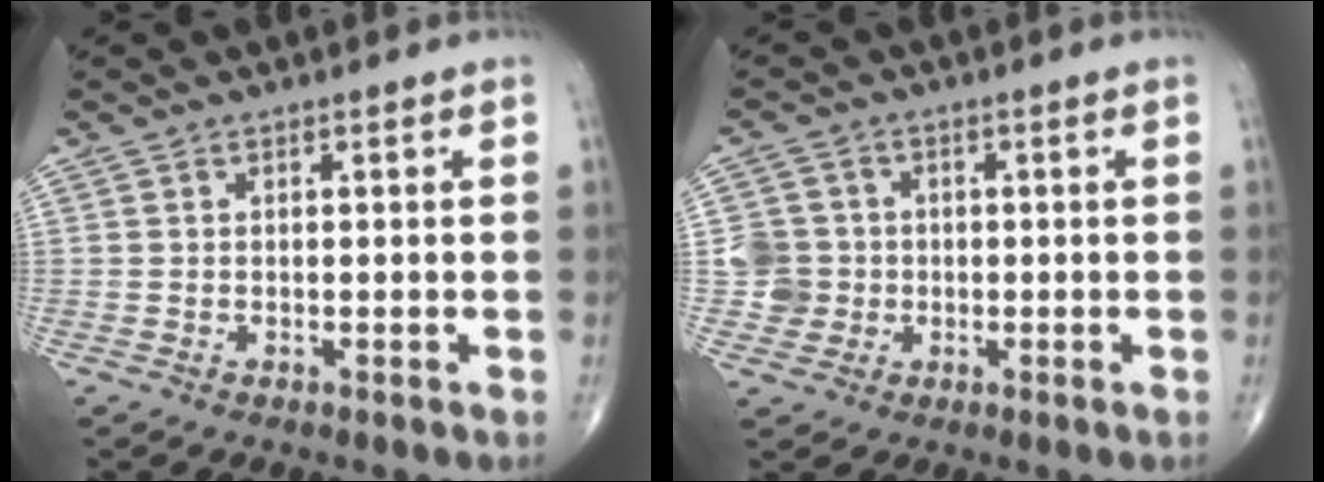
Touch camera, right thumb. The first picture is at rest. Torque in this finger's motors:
{"motor_torque": [0.11, -0.09, 0.21, 0.03, 0.04]}